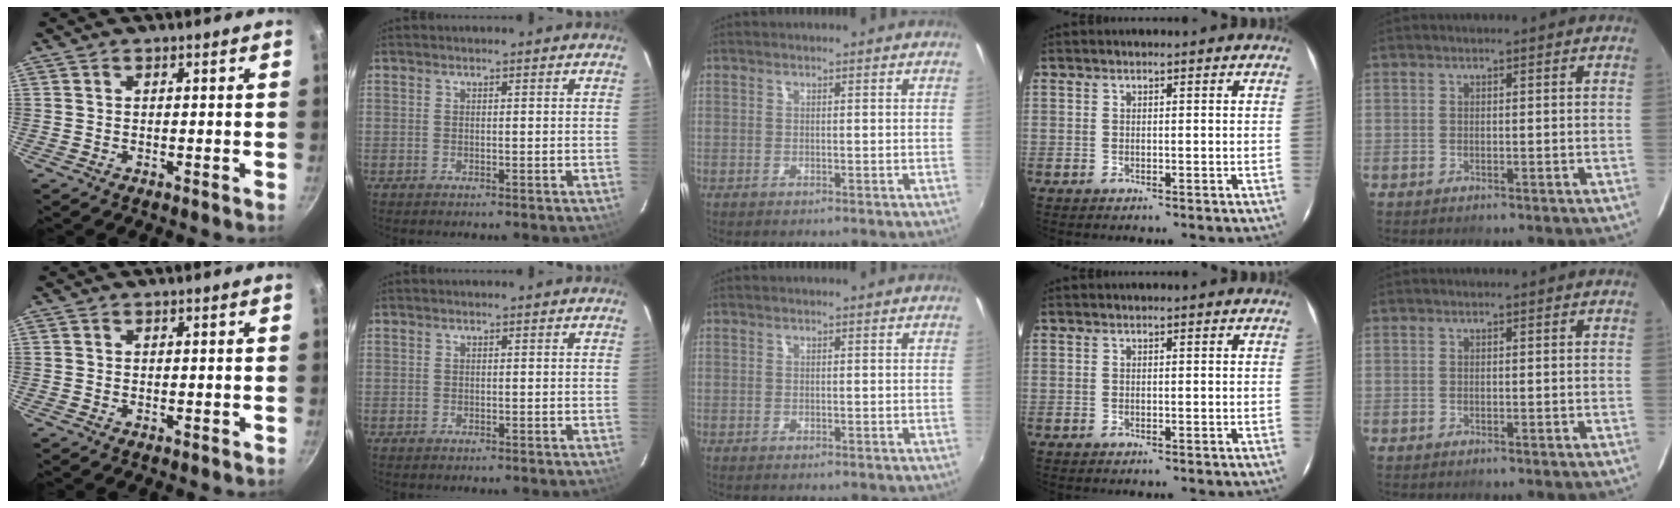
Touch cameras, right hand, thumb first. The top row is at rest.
{"index": {"total": 0.5, "force": [-0.1, 0.5, 0.0], "torque": [0.001, 0.001, 0.000]}}